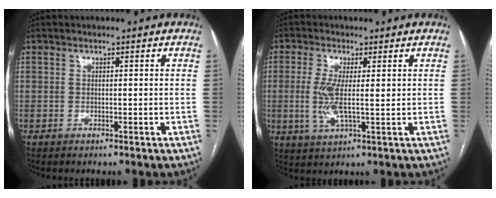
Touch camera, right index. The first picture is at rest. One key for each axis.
{"total": 5.8, "fx": 0.2, "fy": 1.3, "fz": 5.6, "tx": -0.128, "ty": -0.008, "tz": 0.005}